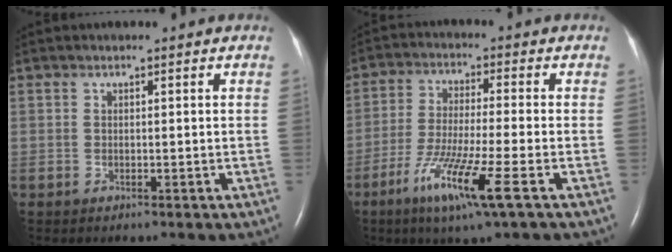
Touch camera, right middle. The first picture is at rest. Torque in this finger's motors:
{"motor_torque": [1.34, -0.80, 0.30, 0.16]}